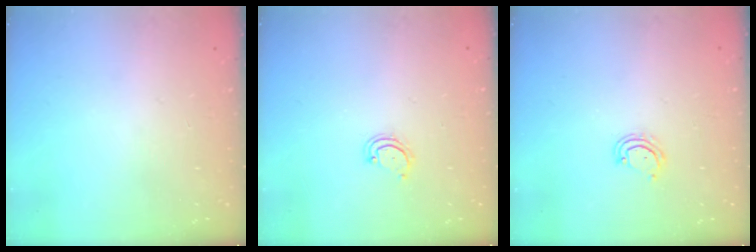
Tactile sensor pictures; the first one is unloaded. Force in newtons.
{"total": 4.0, "press": 3.9, "slide": 0.4}
{"total": 4.7, "press": 4.6, "slide": 0.4}